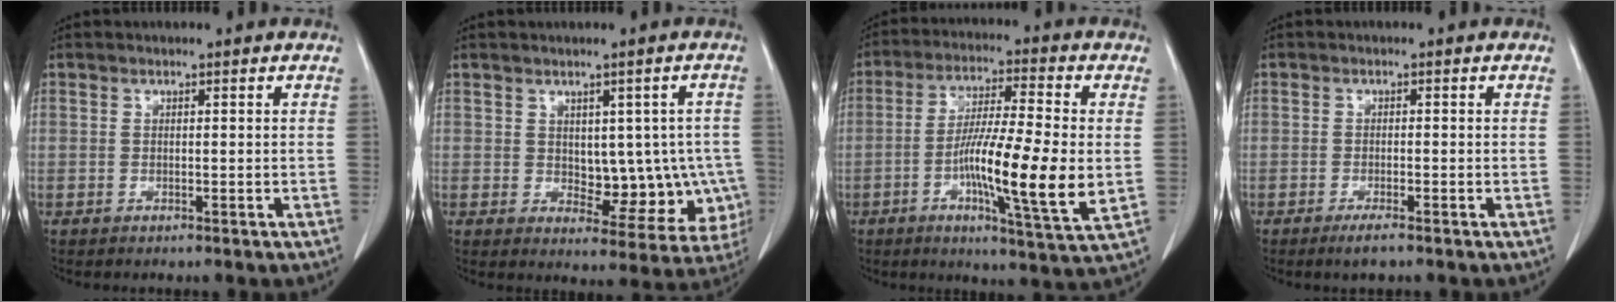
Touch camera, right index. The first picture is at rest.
{"total": 9.8, "force": [-0.4, 5.9, 7.8], "torque": [-0.072, 0.014, 0.014]}
{"total": 15.1, "force": [-2.2, 0.7, 14.9], "torque": [-0.257, -0.013, -0.046]}
{"total": 2.1, "force": [-1.4, 0.2, 1.5], "torque": [-0.027, -0.003, -0.025]}